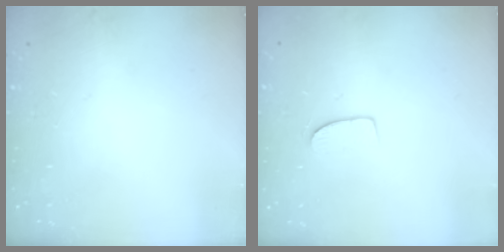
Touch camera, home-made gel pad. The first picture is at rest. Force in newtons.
{"total": 7.0, "press": 7.0, "slide": 0.4}